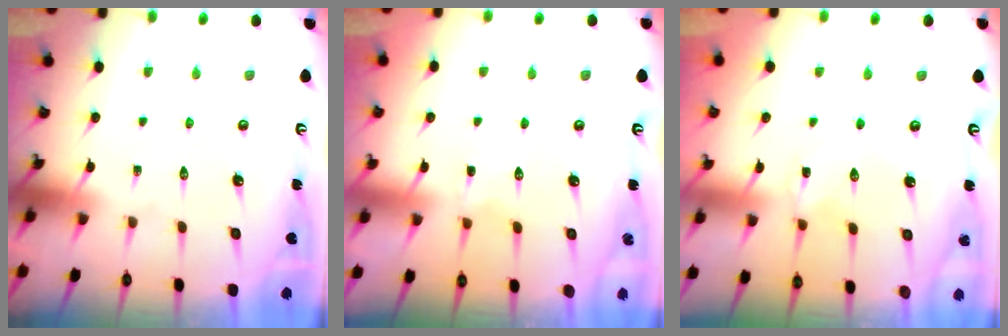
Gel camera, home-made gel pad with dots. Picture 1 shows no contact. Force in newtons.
{"total": 2.0, "press": 1.9, "slide": 0.8}
{"total": 1.8, "press": 1.7, "slide": 0.3}